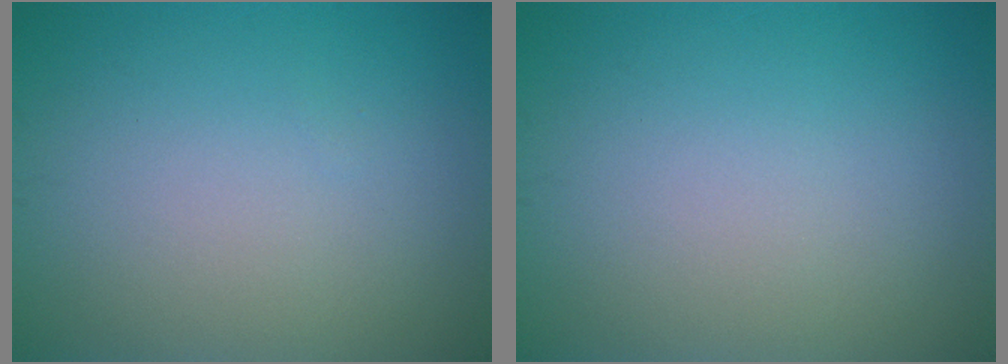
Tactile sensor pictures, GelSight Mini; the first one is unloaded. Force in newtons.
{"total": 0.0}